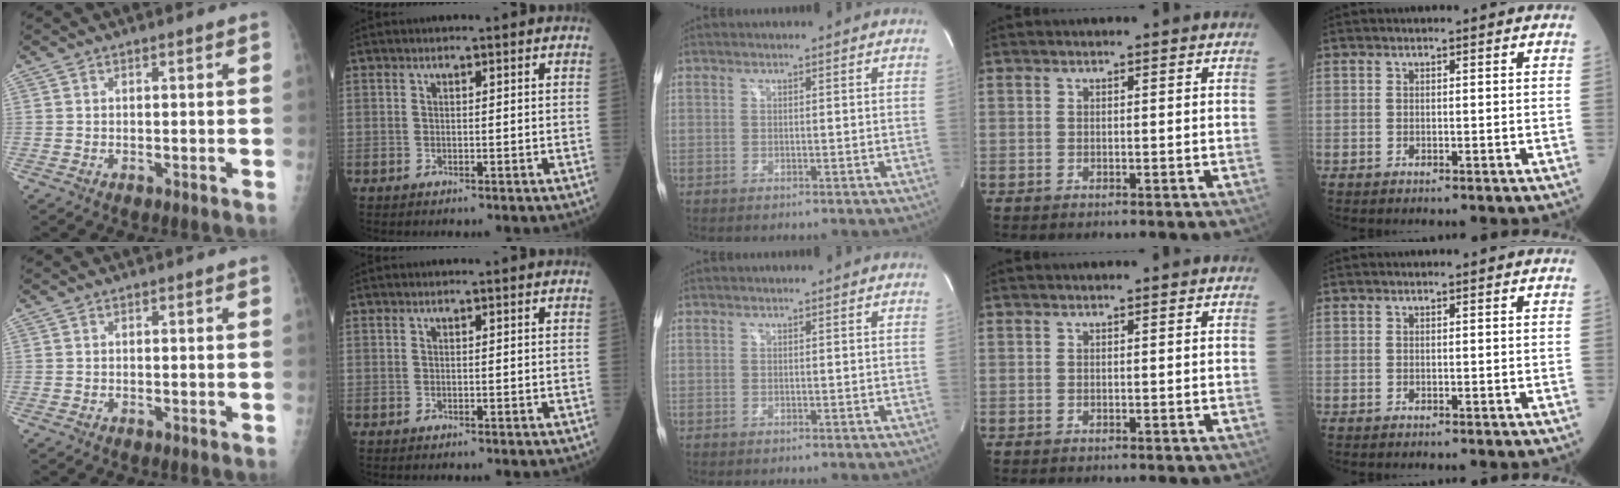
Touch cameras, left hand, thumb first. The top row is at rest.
{}